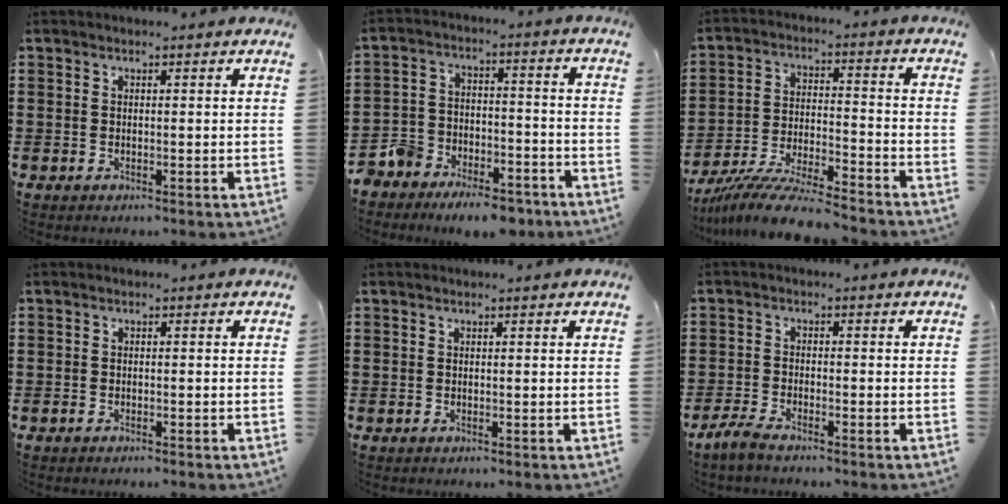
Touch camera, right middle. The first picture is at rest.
{"total": 7.6, "force": [-7.3, 1.9, 0.8], "torque": [-0.029, 0.023, -0.149]}
{"total": 9.5, "force": [-8.9, 0.3, 3.3], "torque": [-0.069, 0.009, -0.176]}
{"total": 0.5, "force": [-0.5, 0.1, 0.2], "torque": [-0.006, -0.001, -0.009]}
{"total": 0.0}
{"total": 2.9, "force": [-2.6, 0.3, 1.2], "torque": [-0.035, -0.001, -0.057]}